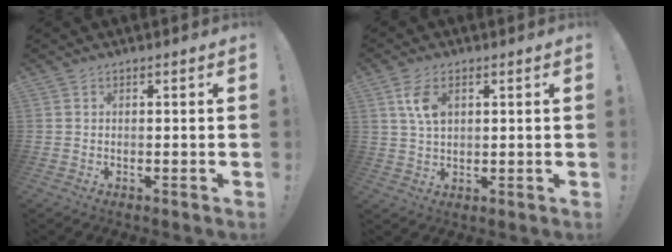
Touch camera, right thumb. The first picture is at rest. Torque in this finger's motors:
{"motor_torque": [0.07, 0.19, 0.39, -0.23, 0.08]}